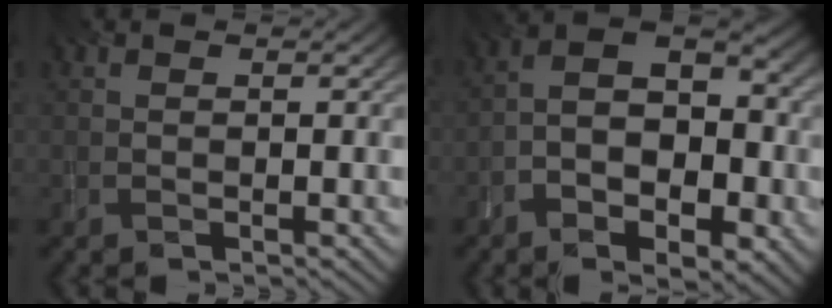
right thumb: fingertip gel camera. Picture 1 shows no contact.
{"total": 10.1, "force": [-4.1, 5.7, 7.2], "torque": [-0.099, -0.001, -0.074]}